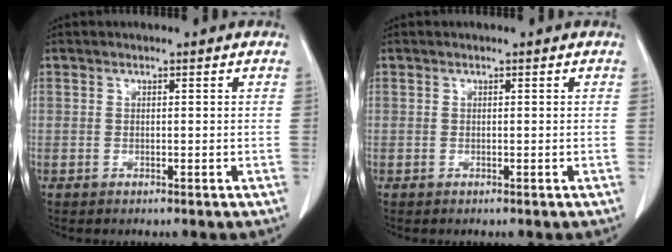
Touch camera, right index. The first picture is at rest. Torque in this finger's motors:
{"motor_torque": [0.00, 0.00, 0.00, 0.00]}